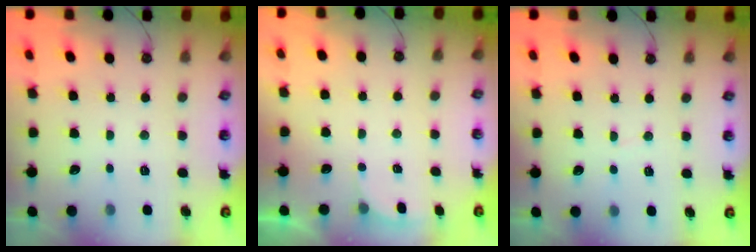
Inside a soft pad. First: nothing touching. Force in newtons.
{"total": 2.2, "press": 2.0, "slide": 1.0}
{"total": 2.0, "press": 2.0, "slide": 0.1}